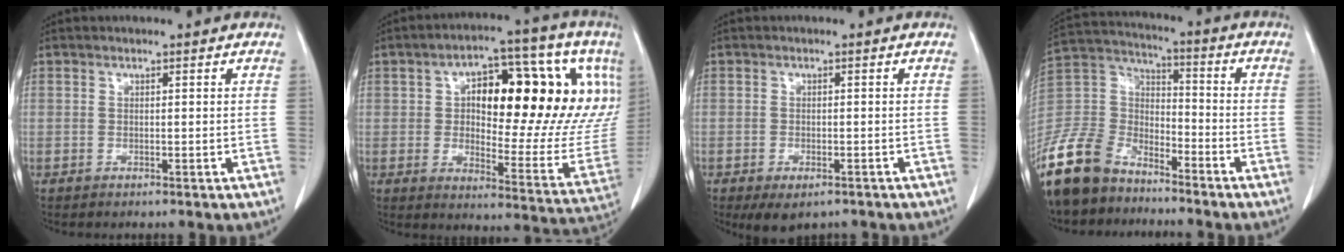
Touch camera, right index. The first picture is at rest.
{"total": 26.8, "force": [7.7, 9.4, 23.9], "torque": [-0.265, 0.060, 0.121]}
{"total": 4.5, "force": [-3.1, 2.1, 2.5], "torque": [-0.037, -0.007, -0.041]}
{"total": 15.0, "force": [-12.4, 6.9, 4.9], "torque": [-0.117, 0.016, -0.241]}